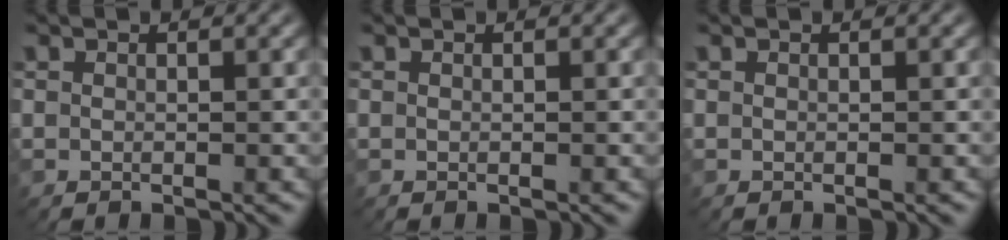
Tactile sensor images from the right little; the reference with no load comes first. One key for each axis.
{"total": 0.0}
{"total": 0.0}